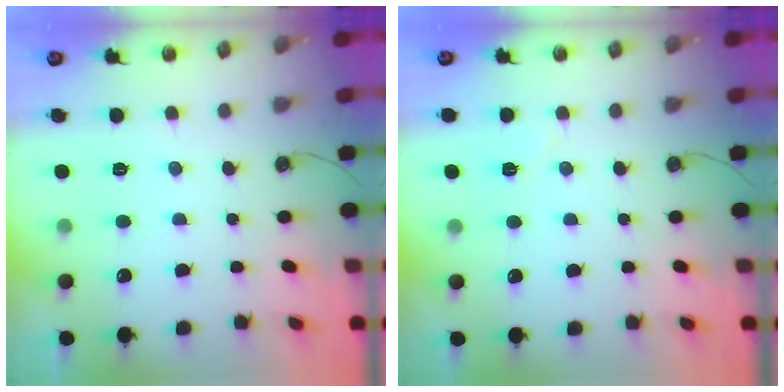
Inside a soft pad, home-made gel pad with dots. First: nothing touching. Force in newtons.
{"total": 4.8, "press": 4.1, "slide": 2.5}